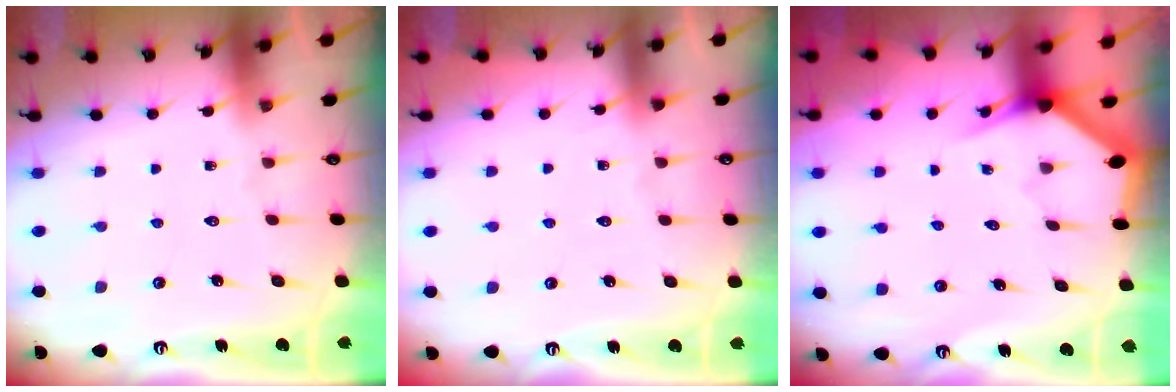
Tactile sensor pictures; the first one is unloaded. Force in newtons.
{"total": 4.2, "press": 4.2, "slide": 0.7}
{"total": 3.1, "press": 3.1, "slide": 0.2}